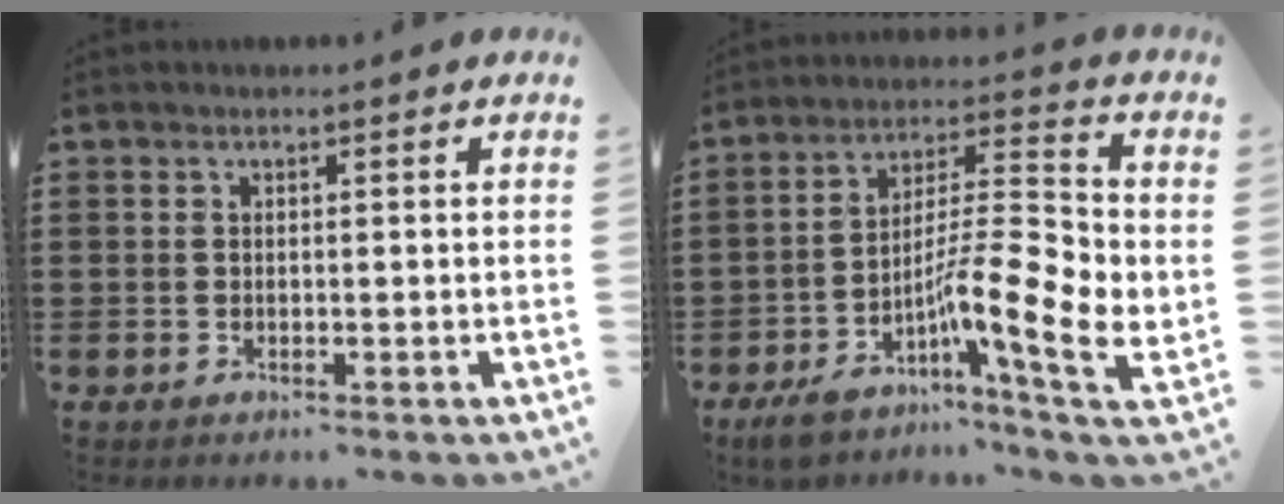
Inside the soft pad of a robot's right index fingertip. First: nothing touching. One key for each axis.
{"total": 13.3, "fx": -4.2, "fy": 2.6, "fz": 12.3, "tx": -0.222, "ty": -0.022, "tz": -0.078}